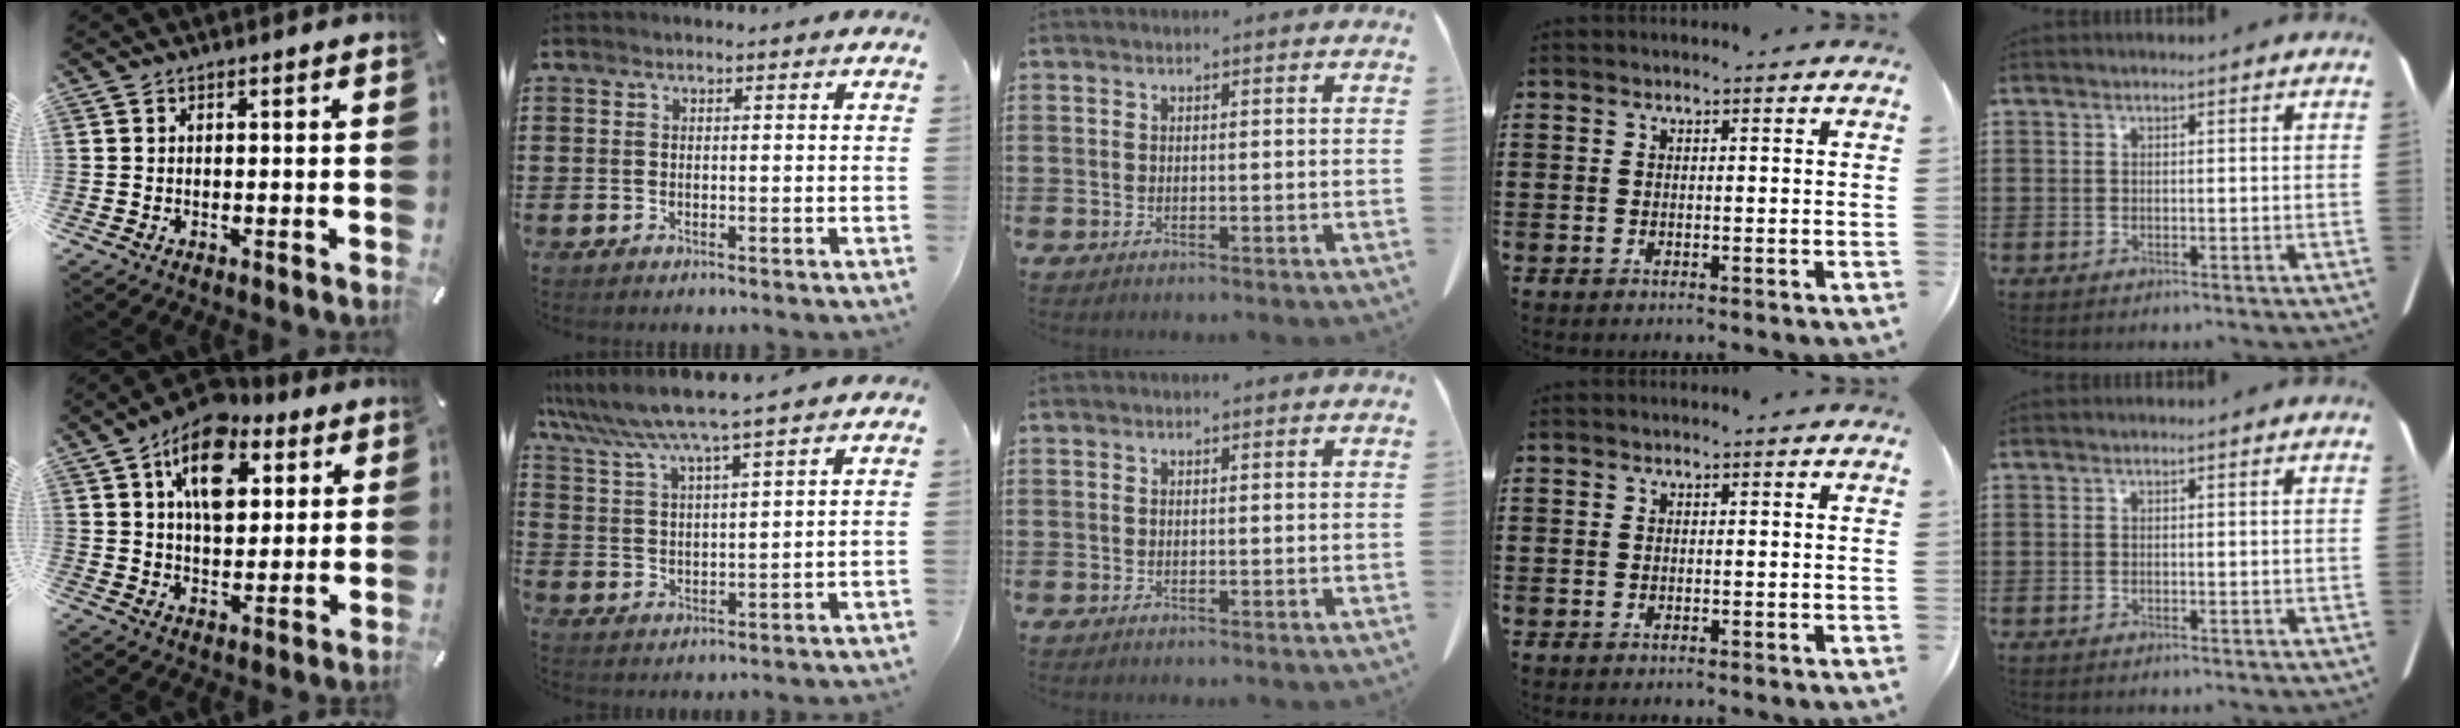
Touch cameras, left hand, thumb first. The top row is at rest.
{"thumb": {"total": 14.4, "force": [6.4, 9.2, 9.0], "torque": [-0.135, -0.018, 0.113]}, "index": {"total": 6.2, "force": [5.4, -0.8, 3.0], "torque": [-0.078, -0.032, 0.089]}}